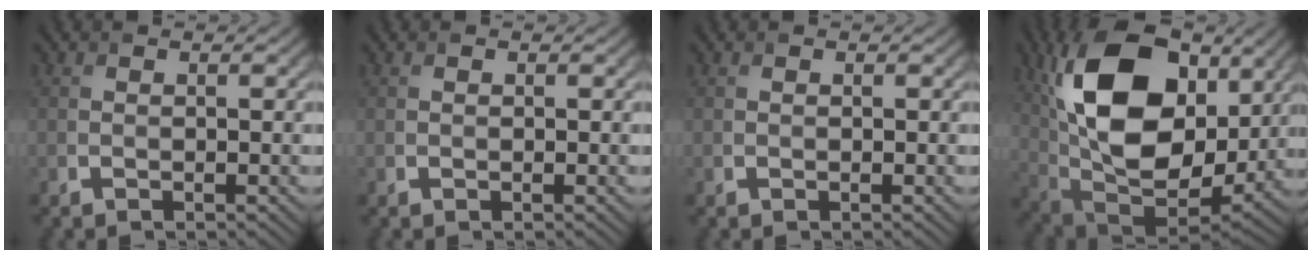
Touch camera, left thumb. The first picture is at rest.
{"total": 0.0}
{"total": 0.0}
{"total": 19.3, "force": [6.4, 11.4, 14.2], "torque": [-0.287, 0.030, 0.104]}